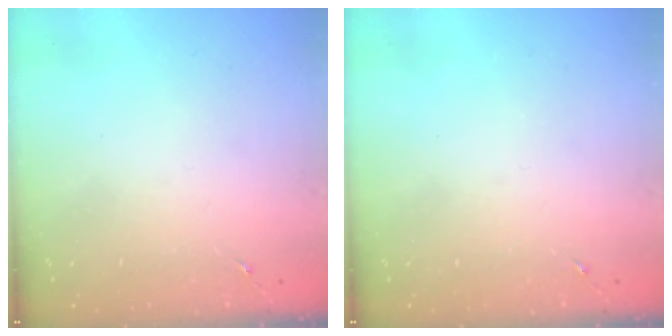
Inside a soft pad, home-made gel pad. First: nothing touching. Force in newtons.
{"total": 0.0}